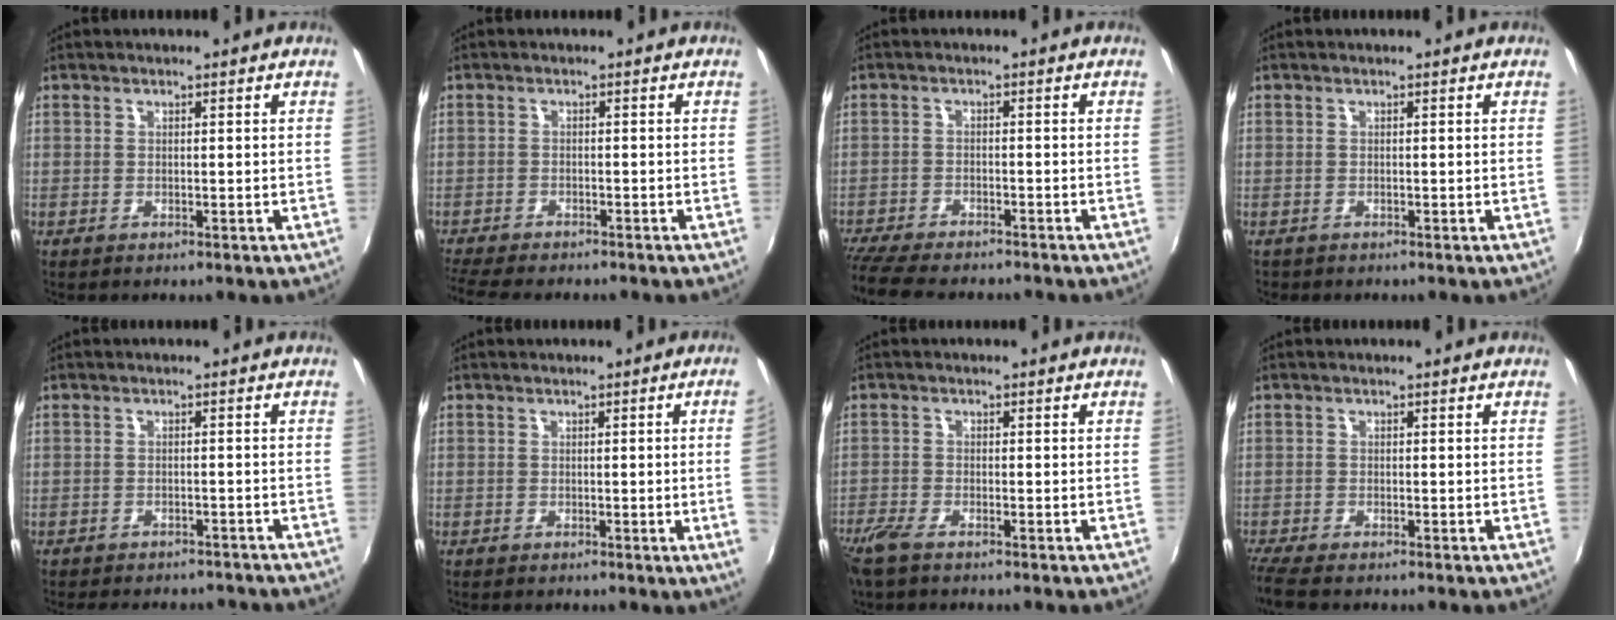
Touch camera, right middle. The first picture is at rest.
{"total": 7.8, "force": [-7.0, 1.0, 3.3], "torque": [-0.087, -0.026, -0.115]}
{"total": 11.2, "force": [-9.9, 2.1, 4.8], "torque": [-0.122, -0.033, -0.166]}
{"total": 0.6, "force": [-0.5, 0.4, 0.1], "torque": [-0.005, 0.000, -0.007]}
{"total": 10.9, "force": [-9.5, 3.5, 4.1], "torque": [-0.093, -0.013, -0.124]}
{"total": 4.2, "force": [0.1, -2.1, 3.7], "torque": [-0.058, -0.011, 0.005]}
{"total": 4.6, "force": [-3.6, 1.2, 2.6], "torque": [-0.070, -0.014, -0.075]}
{"total": 4.2, "force": [-3.6, 0.4, 2.2], "torque": [-0.059, -0.021, -0.068]}